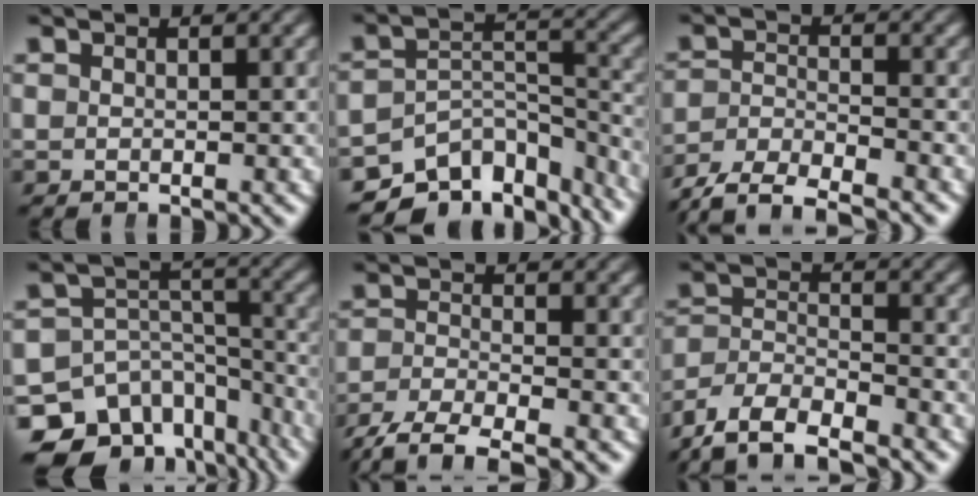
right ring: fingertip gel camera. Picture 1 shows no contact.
{"total": 12.1, "force": [-8.2, 6.8, 5.7], "torque": [-0.097, -0.042, -0.116]}
{"total": 6.8, "force": [-4.9, 3.8, 2.7], "torque": [-0.057, -0.021, -0.080]}
{"total": 12.9, "force": [-7.2, 9.1, 5.7], "torque": [-0.097, -0.037, -0.109]}
{"total": 5.9, "force": [-4.4, 2.5, 3.2], "torque": [-0.059, -0.024, -0.060]}
{"total": 8.1, "force": [-5.4, 5.3, 3.1], "torque": [-0.083, -0.036, -0.085]}